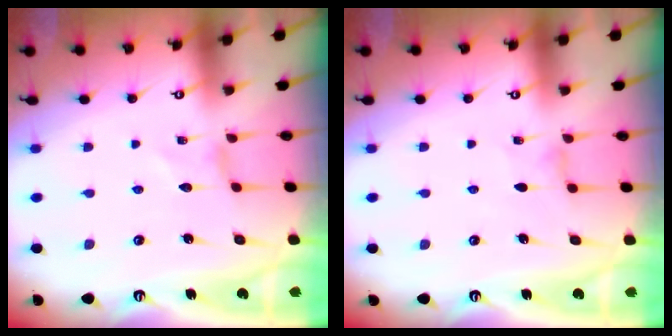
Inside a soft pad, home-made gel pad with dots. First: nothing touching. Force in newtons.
{"total": 1.0, "press": 1.0, "slide": 0.3}